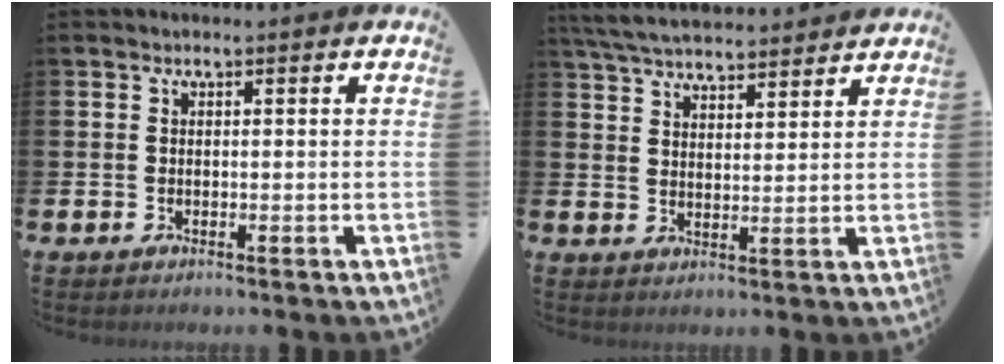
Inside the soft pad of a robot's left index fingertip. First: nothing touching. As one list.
[{"total": 5.8, "force": [5.7, 0.6, 1.1], "torque": [-0.045, -0.026, 0.103]}]